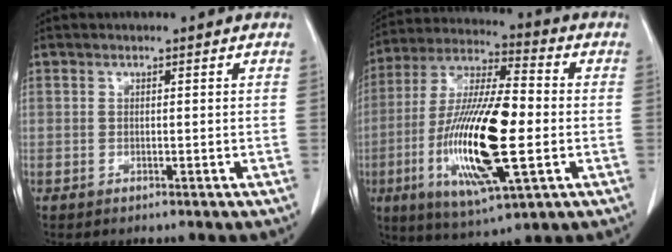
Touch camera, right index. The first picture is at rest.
{"total": 19.5, "force": [-3.6, 4.0, 18.8], "torque": [-0.382, -0.011, -0.062]}